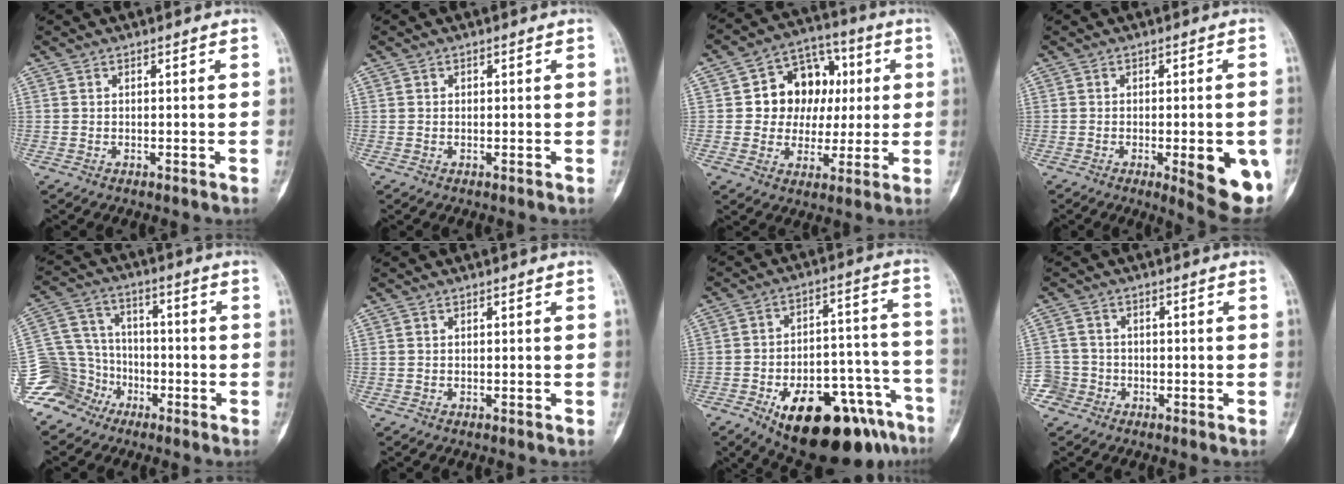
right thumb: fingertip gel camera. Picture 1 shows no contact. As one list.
[{"total": 0.0}, {"total": 13.4, "force": [2.0, 11.0, 7.4], "torque": [-0.049, 0.016, 0.029]}, {"total": 11.8, "force": [-3.4, 3.3, 10.8], "torque": [-0.120, -0.011, -0.034]}, {"total": 13.1, "force": [-7.6, 10.4, 2.6], "torque": [-0.044, 0.070, -0.143]}, {"total": 0.0}, {"total": 24.3, "force": [-14.2, 10.4, 16.8], "torque": [-0.172, 0.089, -0.204]}, {"total": 4.2, "force": [-2.3, 3.6, -0.3], "torque": [0.023, 0.018, -0.049]}]